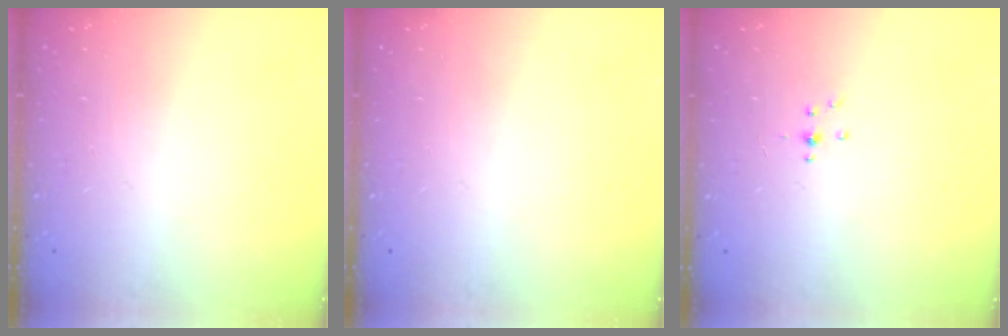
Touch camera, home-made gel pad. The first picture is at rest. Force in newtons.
{"total": 0.0}
{"total": 3.0, "press": 2.8, "slide": 1.1}